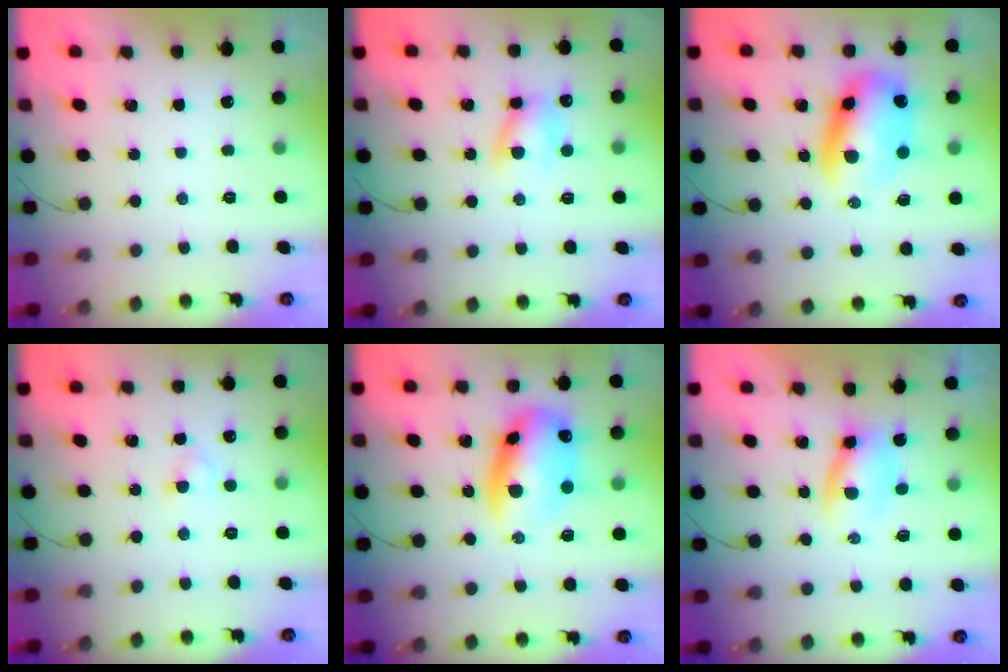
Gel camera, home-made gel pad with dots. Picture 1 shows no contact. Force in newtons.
{"total": 7.7, "press": 7.5, "slide": 1.6}
{"total": 11.5, "press": 11.2, "slide": 2.7}
{"total": 2.2, "press": 2.0, "slide": 1.1}
{"total": 13.5, "press": 13.1, "slide": 3.3}
{"total": 3.0, "press": 2.9, "slide": 0.9}